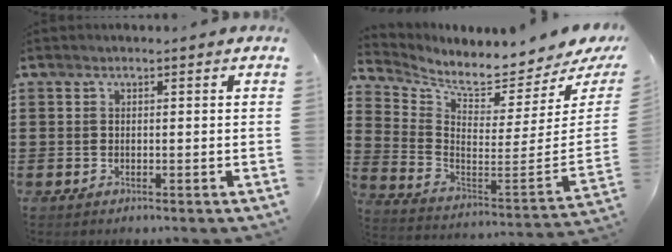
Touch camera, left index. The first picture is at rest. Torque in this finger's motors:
{"motor_torque": [-0.28, -0.48, 0.22, 0.04]}